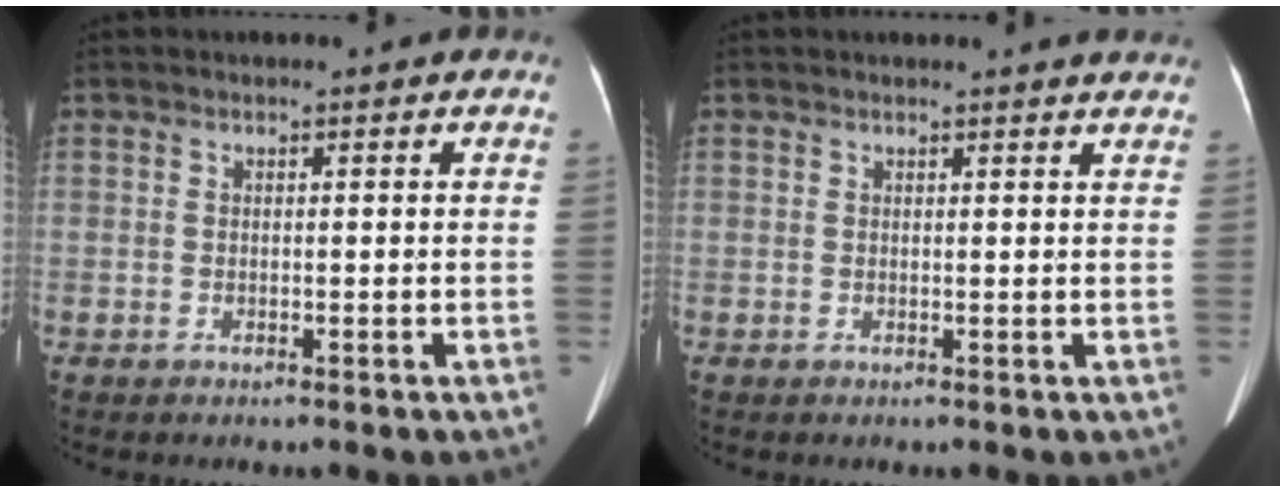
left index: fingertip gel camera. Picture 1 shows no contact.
{"total": 3.9, "force": [3.8, 0.4, 0.9], "torque": [-0.011, 0.003, 0.030]}